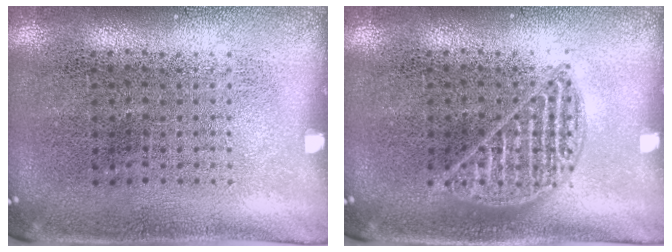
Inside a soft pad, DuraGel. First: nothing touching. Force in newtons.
{"total": 1.8, "press": 1.8, "slide": 0.3}